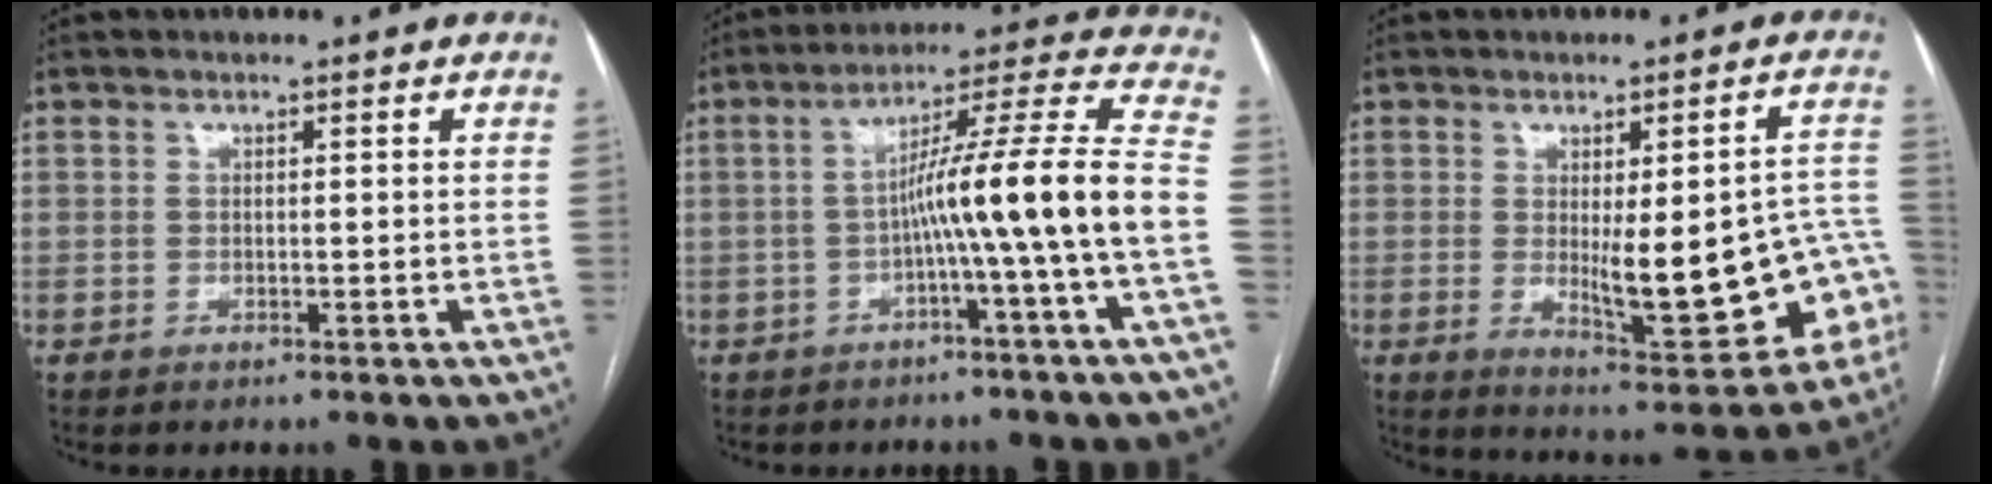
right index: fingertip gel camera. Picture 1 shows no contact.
{"total": 14.1, "force": [-3.4, -2.2, 13.5], "torque": [-0.193, 0.027, -0.059]}
{"total": 17.1, "force": [-2.8, 4.7, 16.2], "torque": [-0.157, 0.011, -0.015]}